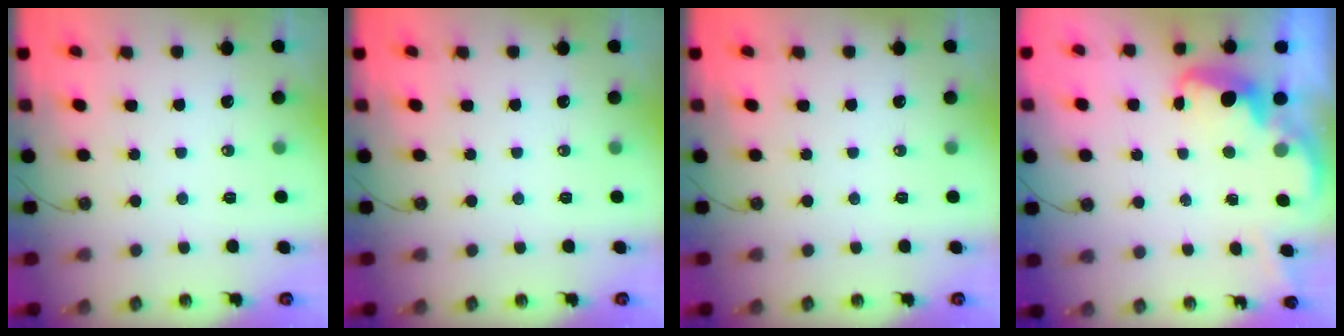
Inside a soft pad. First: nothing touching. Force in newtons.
{"total": 0.0}
{"total": 0.0}
{"total": 2.8, "press": 2.7, "slide": 0.8}